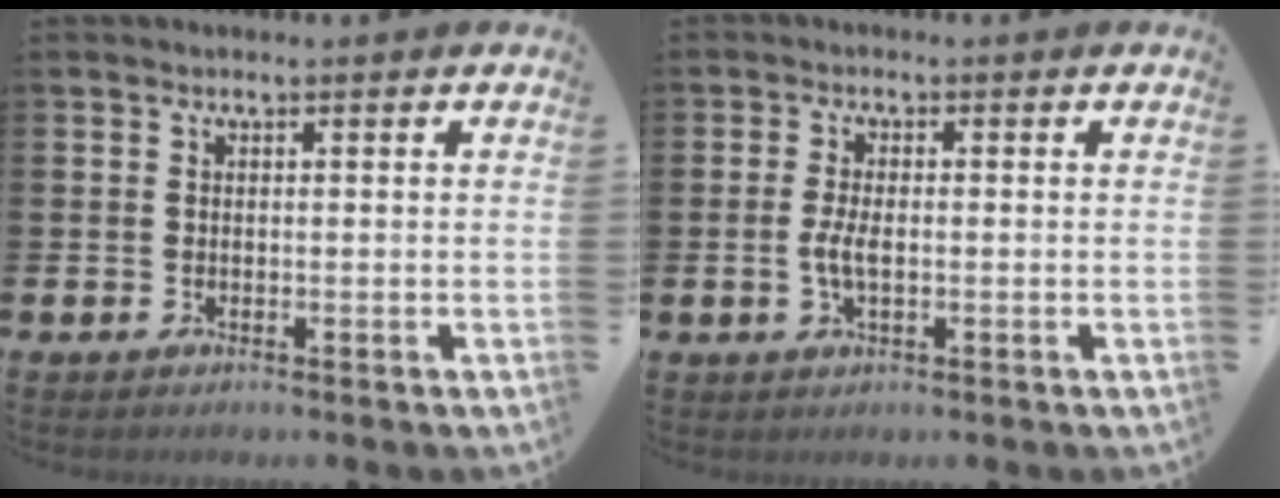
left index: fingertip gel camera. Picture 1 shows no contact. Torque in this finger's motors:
{"motor_torque": [0.76, 0.18, 0.09, 0.14]}